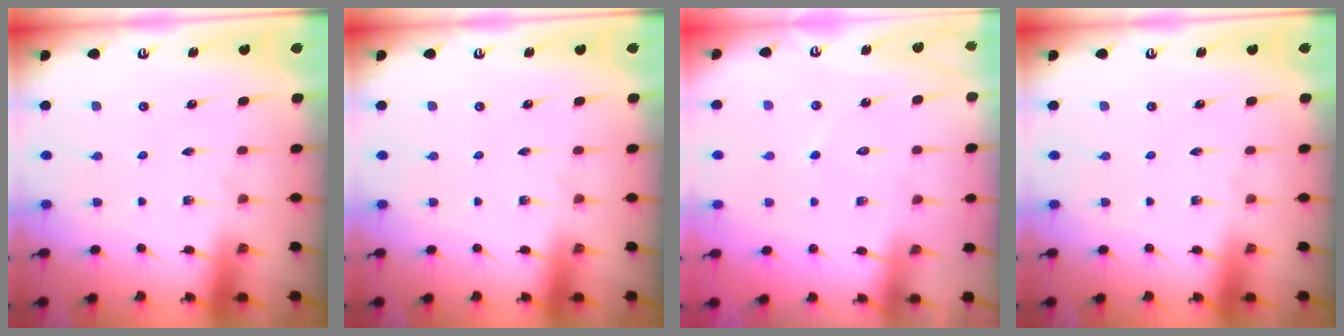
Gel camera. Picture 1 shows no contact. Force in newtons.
{"total": 0.0}
{"total": 4.8, "press": 4.8, "slide": 0.5}
{"total": 0.0}